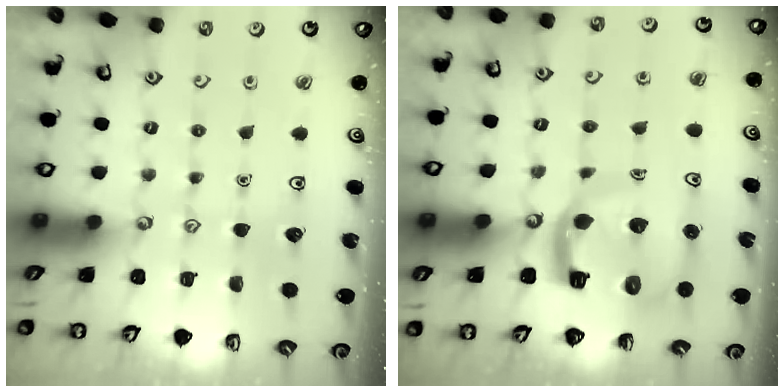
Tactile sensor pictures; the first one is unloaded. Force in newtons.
{"total": 10.2, "press": 10.1, "slide": 1.4}